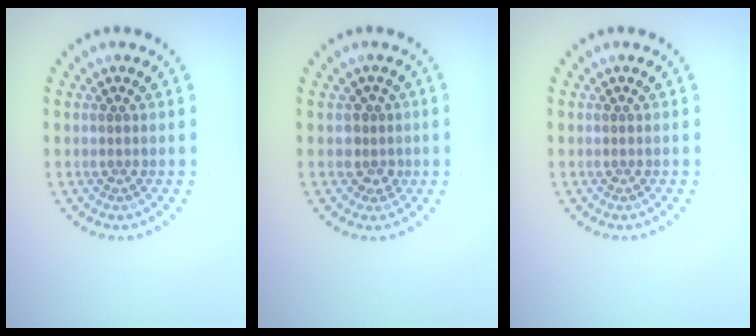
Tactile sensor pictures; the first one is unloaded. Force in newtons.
{"total": 1.7, "press": 1.3, "slide": 1.2}
{"total": 0.0}